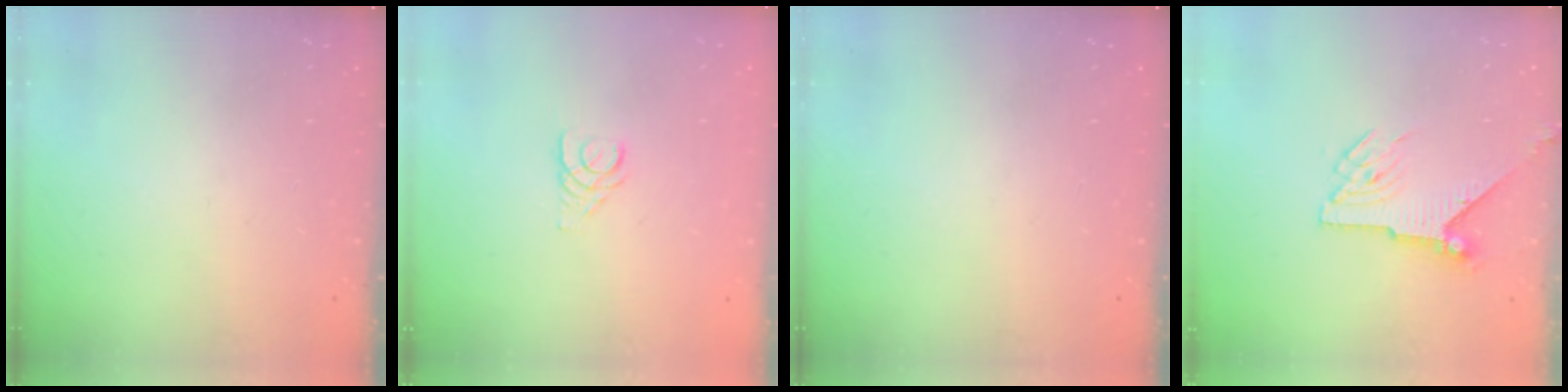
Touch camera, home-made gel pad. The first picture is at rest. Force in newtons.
{"total": 2.7, "press": 2.7, "slide": 0.2}
{"total": 0.0}
{"total": 7.6, "press": 7.6, "slide": 0.1}